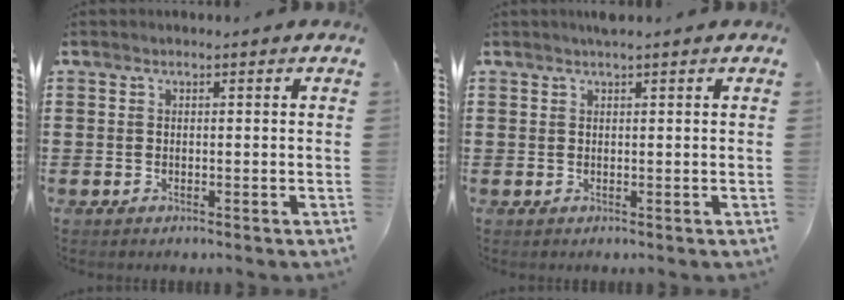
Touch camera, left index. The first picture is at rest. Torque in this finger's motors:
{"motor_torque": [0.30, 0.06, 0.02, 0.03]}